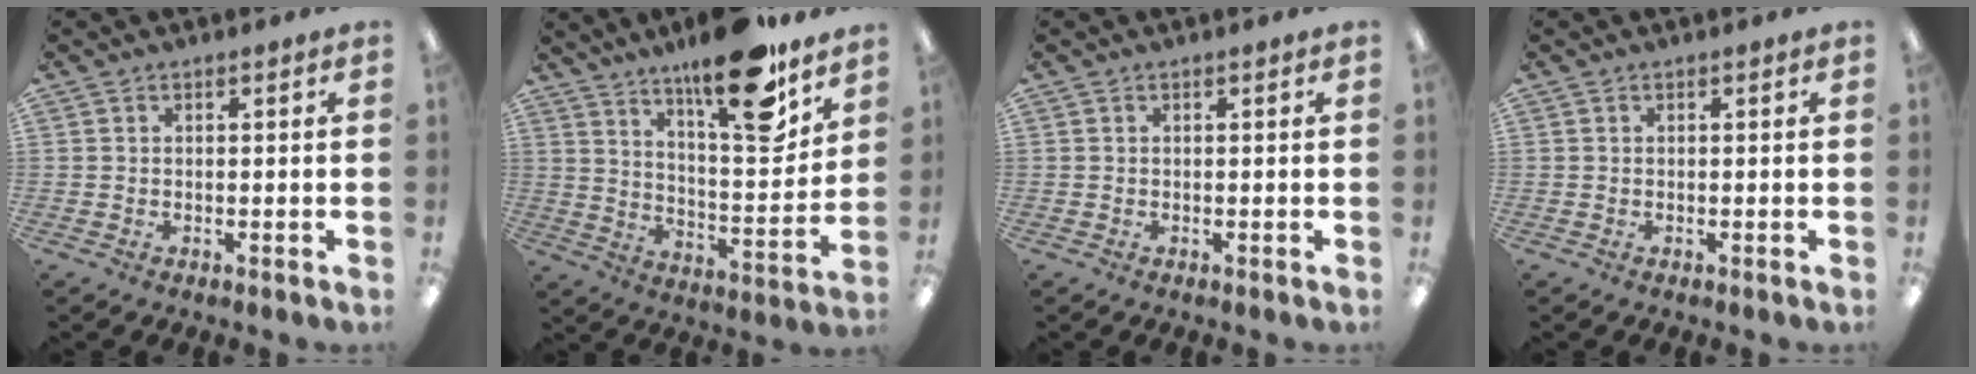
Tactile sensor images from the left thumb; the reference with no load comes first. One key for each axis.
{"total": 19.9, "fx": 14.4, "fy": 5.4, "fz": 12.6, "tx": -0.188, "ty": -0.099, "tz": 0.233}
{"total": 0.0}
{"total": 0.0}